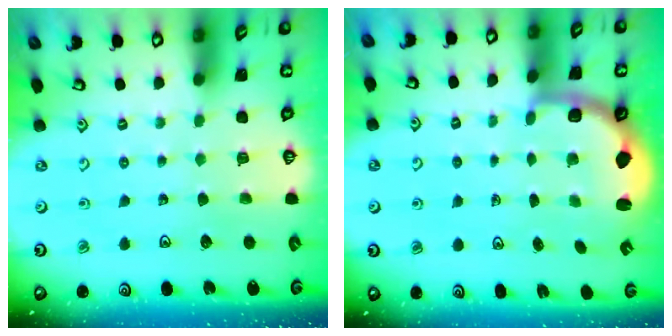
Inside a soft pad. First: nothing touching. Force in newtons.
{"total": 3.0, "press": 2.8, "slide": 1.1}